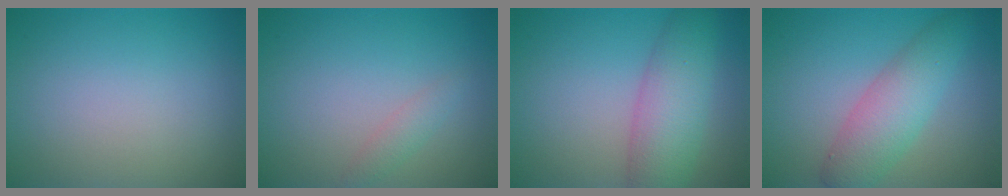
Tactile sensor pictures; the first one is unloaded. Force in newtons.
{"total": 1.2, "press": 1.2, "slide": 0.0}
{"total": 5.9, "press": 5.9, "slide": 0.1}
{"total": 4.9, "press": 4.9, "slide": 0.1}